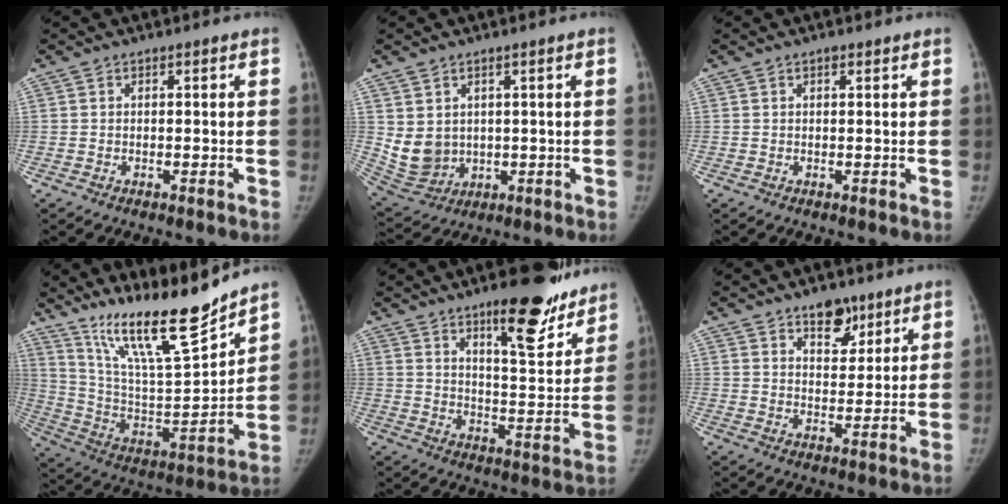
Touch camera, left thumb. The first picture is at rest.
{"total": 7.6, "force": [1.5, 6.2, 4.1], "torque": [-0.067, -0.017, 0.054]}
{"total": 0.8, "force": [0.5, 0.3, 0.5], "torque": [-0.008, -0.002, 0.008]}
{"total": 20.7, "force": [16.7, 2.6, 12.0], "torque": [-0.173, -0.098, 0.298]}
{"total": 15.9, "force": [11.2, 4.8, 10.3], "torque": [-0.099, -0.077, 0.167]}
{"total": 7.2, "force": [4.8, 3.9, 3.7], "torque": [-0.022, -0.030, 0.076]}